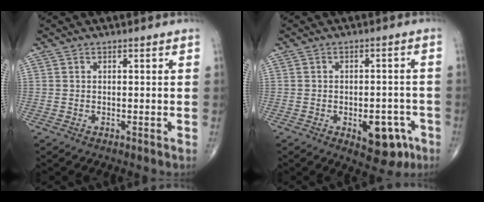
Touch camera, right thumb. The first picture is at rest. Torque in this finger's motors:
{"motor_torque": [1.55, 1.36, 0.62, -0.43, 0.18]}